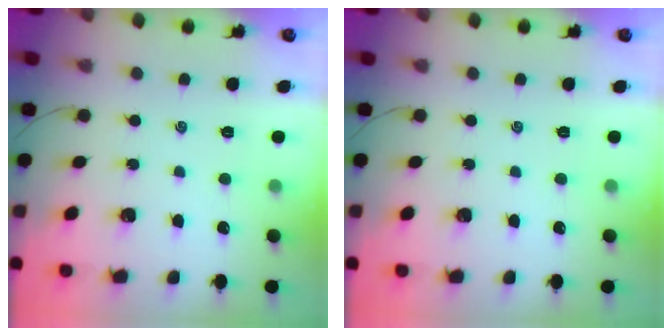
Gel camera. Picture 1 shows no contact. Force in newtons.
{"total": 0.0}